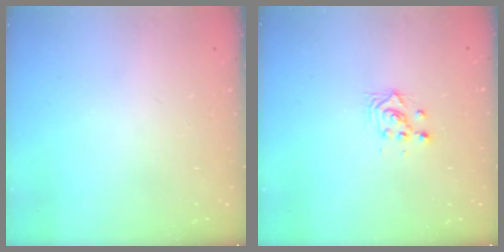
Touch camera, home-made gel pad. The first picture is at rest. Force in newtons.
{"total": 3.0, "press": 3.0, "slide": 0.1}